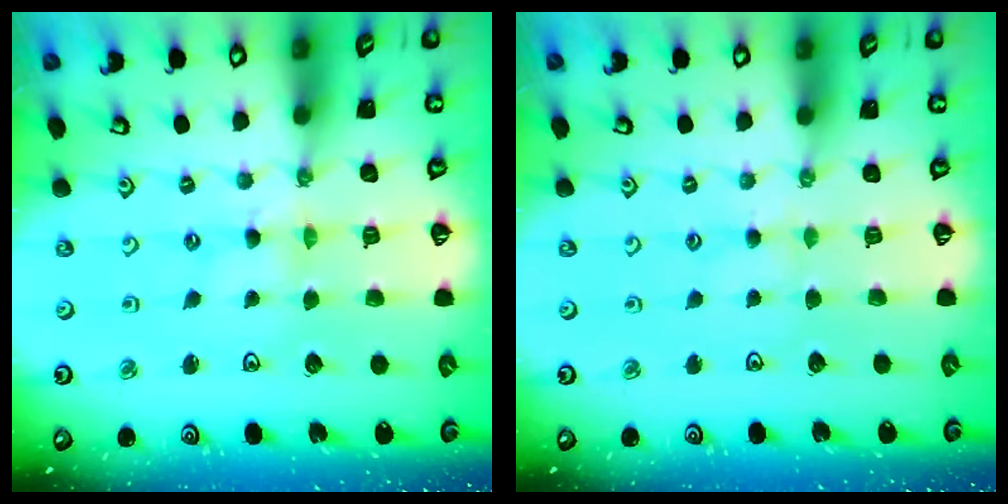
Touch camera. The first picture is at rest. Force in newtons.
{"total": 1.5, "press": 1.4, "slide": 0.3}